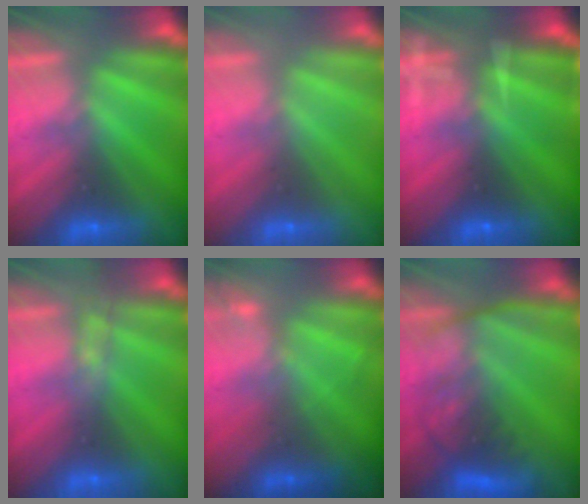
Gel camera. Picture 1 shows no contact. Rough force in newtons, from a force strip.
{"total": 3.3}
{"total": 9.2}
{"total": 2.7}
{"total": 2.3}
{"total": 7.4}